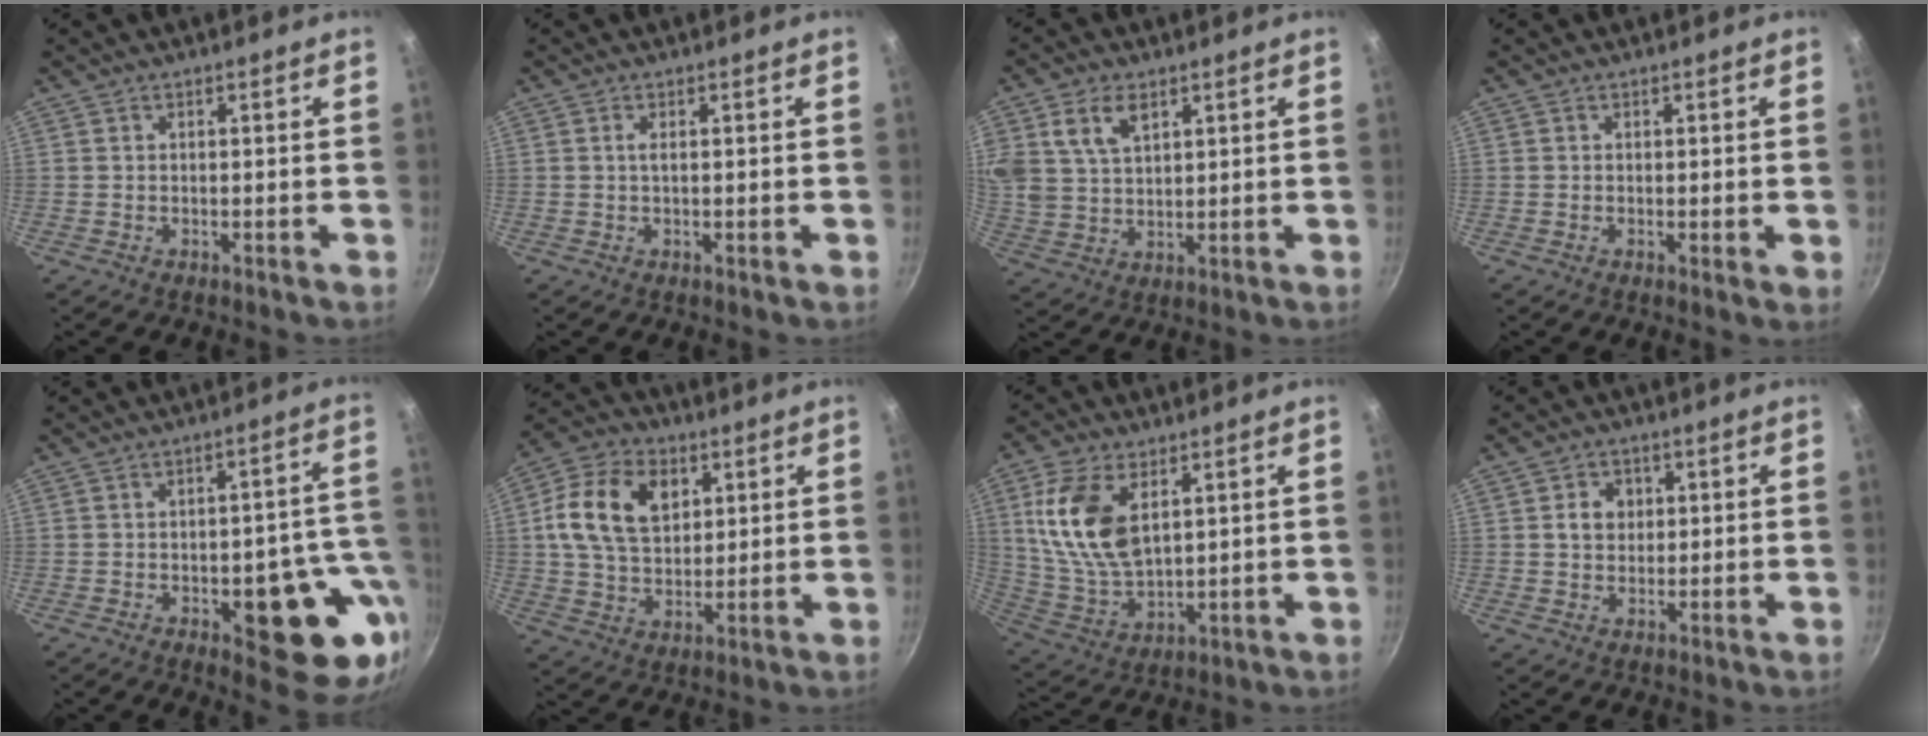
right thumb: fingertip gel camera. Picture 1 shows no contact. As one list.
[{"total": 1.0, "force": [0.2, 0.2, 1.0], "torque": [-0.019, 0.000, 0.000]}, {"total": 9.2, "force": [4.3, 5.8, 5.8], "torque": [-0.101, -0.010, 0.085]}, {"total": 1.2, "force": [0.1, 0.3, 1.2], "torque": [-0.017, -0.009, -0.003]}, {"total": 16.1, "force": [-5.1, 6.8, 13.6], "torque": [-0.110, 0.023, -0.065]}, {"total": 15.3, "force": [4.3, 10.6, 10.2], "torque": [-0.164, -0.001, 0.067]}, {"total": 15.4, "force": [4.8, 8.6, 11.8], "torque": [-0.219, -0.019, 0.107]}, {"total": 4.5, "force": [0.9, 3.8, 2.2], "torque": [-0.015, 0.003, 0.012]}]